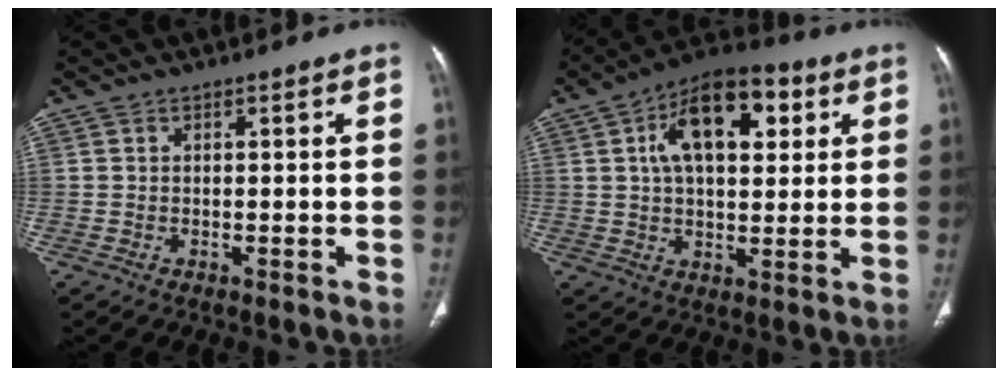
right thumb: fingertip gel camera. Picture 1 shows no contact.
{"total": 16.1, "force": [5.1, 8.6, 12.7], "torque": [-0.171, 0.010, 0.076]}